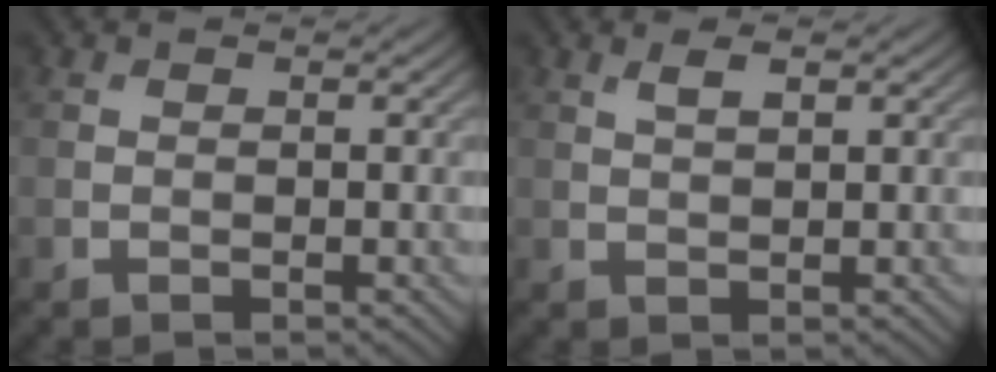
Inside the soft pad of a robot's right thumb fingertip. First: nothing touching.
{"total": 1.7, "force": [0.9, 0.5, 1.4], "torque": [-0.031, 0.002, 0.019]}